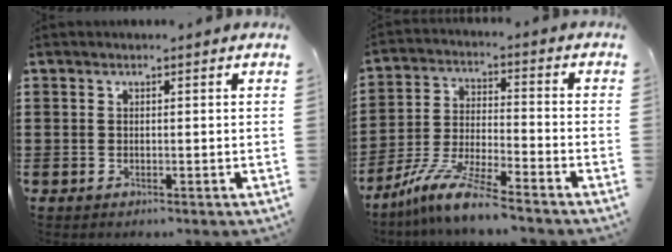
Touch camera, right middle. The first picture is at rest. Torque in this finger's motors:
{"motor_torque": [1.66, -0.48, 0.38, 0.21]}